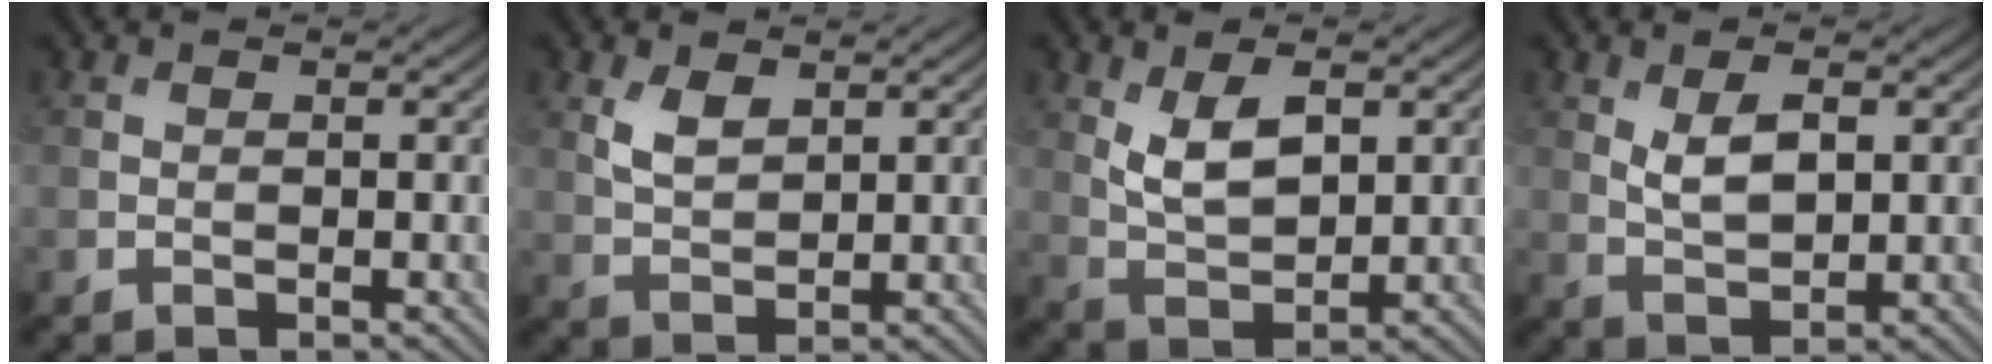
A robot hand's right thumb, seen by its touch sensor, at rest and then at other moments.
{"total": 3.5, "force": [1.8, 1.9, 2.4], "torque": [-0.056, -0.004, 0.039]}
{"total": 6.3, "force": [2.2, 3.2, 5.0], "torque": [-0.104, -0.005, 0.045]}
{"total": 4.6, "force": [1.4, 2.2, 3.8], "torque": [-0.079, -0.003, 0.030]}